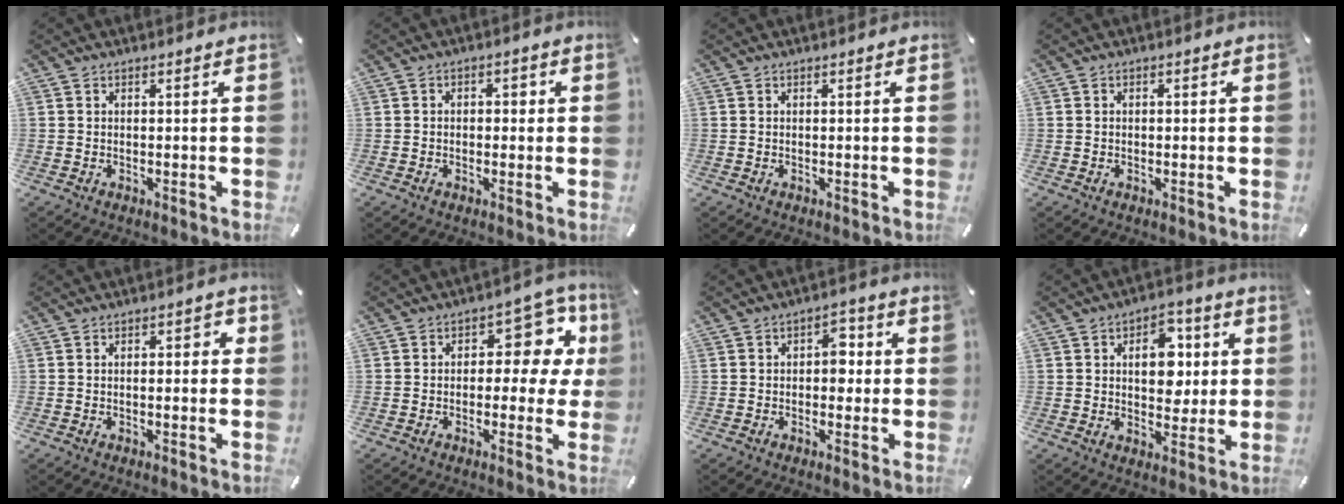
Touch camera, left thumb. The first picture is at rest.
{"total": 2.2, "force": [-0.8, 1.7, 1.3], "torque": [-0.023, 0.011, -0.018]}
{"total": 0.0}
{"total": 0.7, "force": [-0.2, 0.6, 0.4], "torque": [-0.007, 0.004, -0.004]}
{"total": 2.3, "force": [-0.7, 1.2, 1.9], "torque": [-0.035, 0.010, -0.015]}
{"total": 11.2, "force": [3.1, 6.8, 8.4], "torque": [-0.099, -0.026, 0.051]}
{"total": 5.1, "force": [-0.2, 3.5, 3.6], "torque": [-0.038, 0.002, -0.015]}
{"total": 10.2, "force": [1.9, 7.2, 7.0], "torque": [-0.081, -0.004, 0.025]}